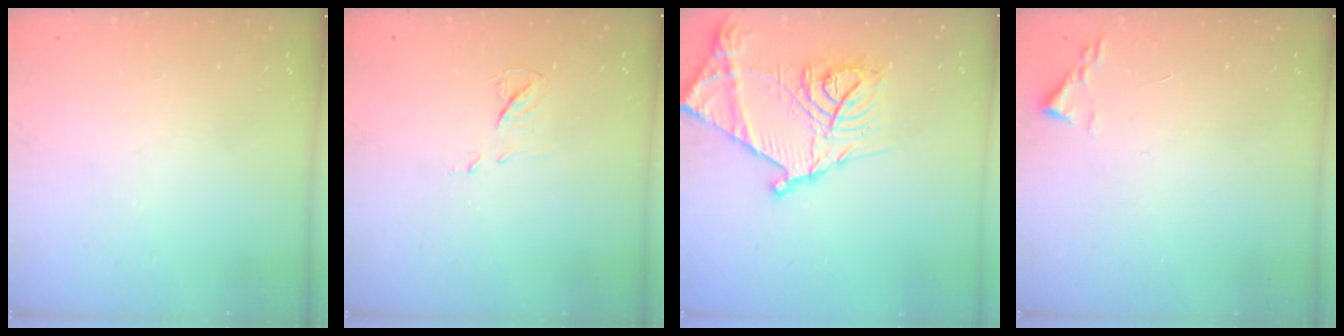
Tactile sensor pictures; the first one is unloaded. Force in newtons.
{"total": 5.8, "press": 5.8, "slide": 0.5}
{"total": 22.3, "press": 22.2, "slide": 2.0}
{"total": 1.8, "press": 1.7, "slide": 0.2}